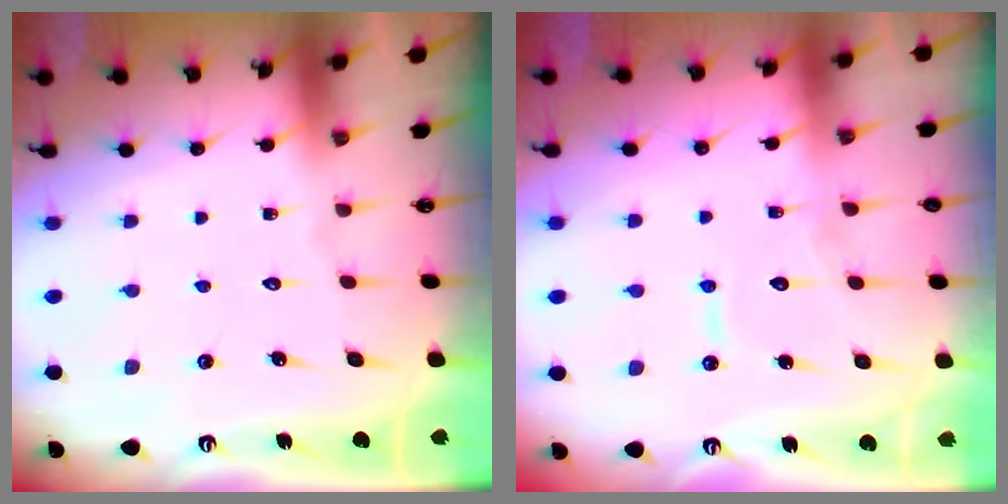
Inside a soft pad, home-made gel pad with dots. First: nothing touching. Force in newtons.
{"total": 7.0, "press": 6.9, "slide": 0.6}